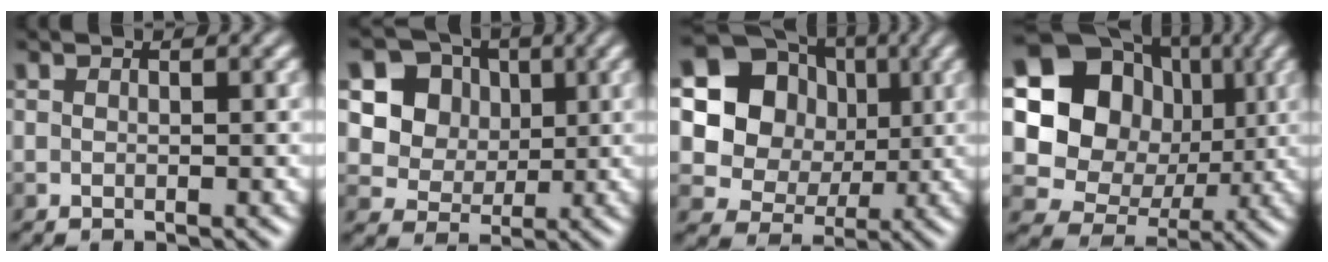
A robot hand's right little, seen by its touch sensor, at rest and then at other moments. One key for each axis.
{"total": 6.8, "fx": 2.0, "fy": 5.8, "fz": 2.9, "tx": -0.069, "ty": 0.001, "tz": 0.032}
{"total": 12.5, "fx": 3.0, "fy": 11.0, "fz": 5.3, "tx": -0.131, "ty": 0.022, "tz": 0.061}
{"total": 14.5, "fx": 2.8, "fy": 12.4, "fz": 7.0, "tx": -0.151, "ty": 0.026, "tz": 0.047}